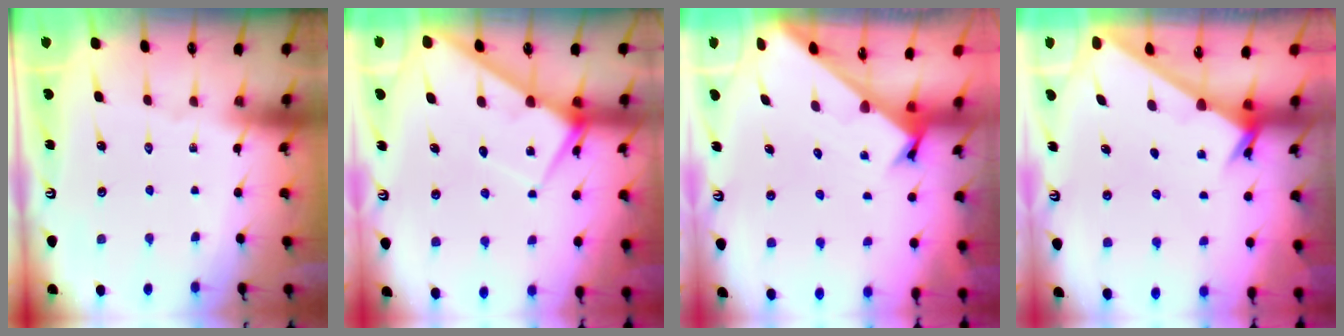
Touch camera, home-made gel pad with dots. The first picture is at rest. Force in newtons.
{"total": 6.4, "press": 6.4, "slide": 0.7}
{"total": 2.3, "press": 2.3, "slide": 0.2}
{"total": 2.3, "press": 2.3, "slide": 0.2}